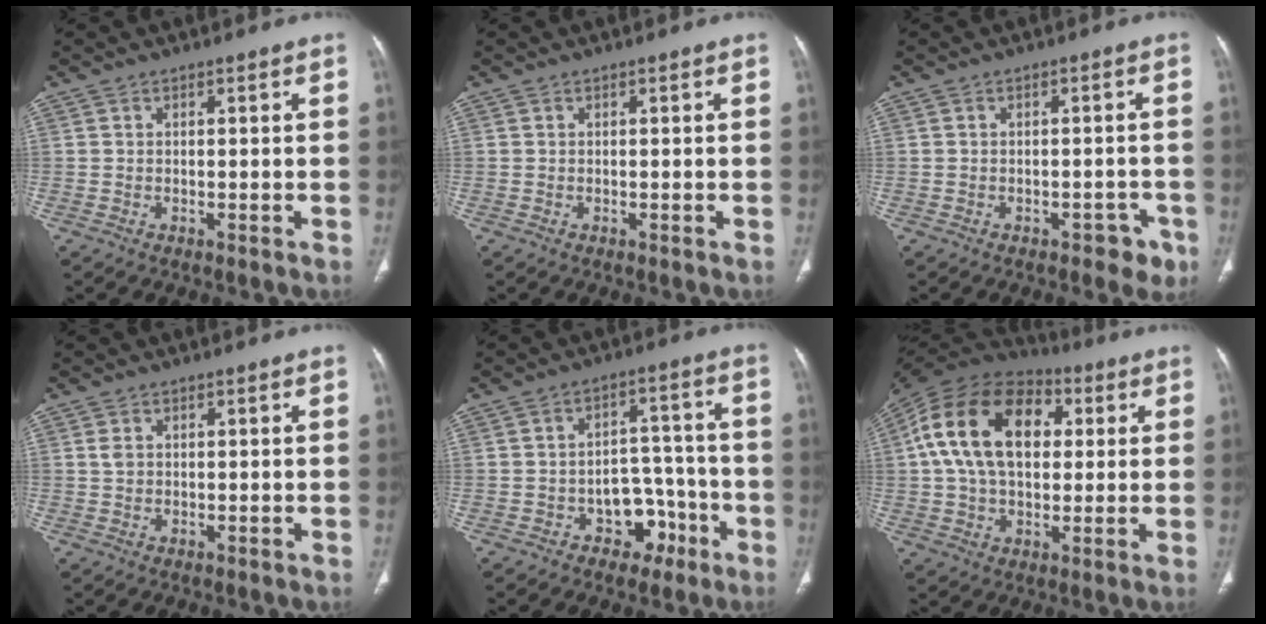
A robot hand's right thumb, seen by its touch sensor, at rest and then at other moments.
{"total": 0.0}
{"total": 4.0, "force": [-2.3, 2.3, 2.3], "torque": [-0.011, 0.015, -0.025]}
{"total": 1.7, "force": [0.5, 1.3, 1.0], "torque": [-0.018, -0.003, 0.011]}
{"total": 8.3, "force": [-4.1, 6.1, 3.8], "torque": [-0.014, 0.053, -0.055]}
{"total": 21.4, "force": [4.0, 13.9, 15.7], "torque": [-0.270, 0.017, 0.059]}